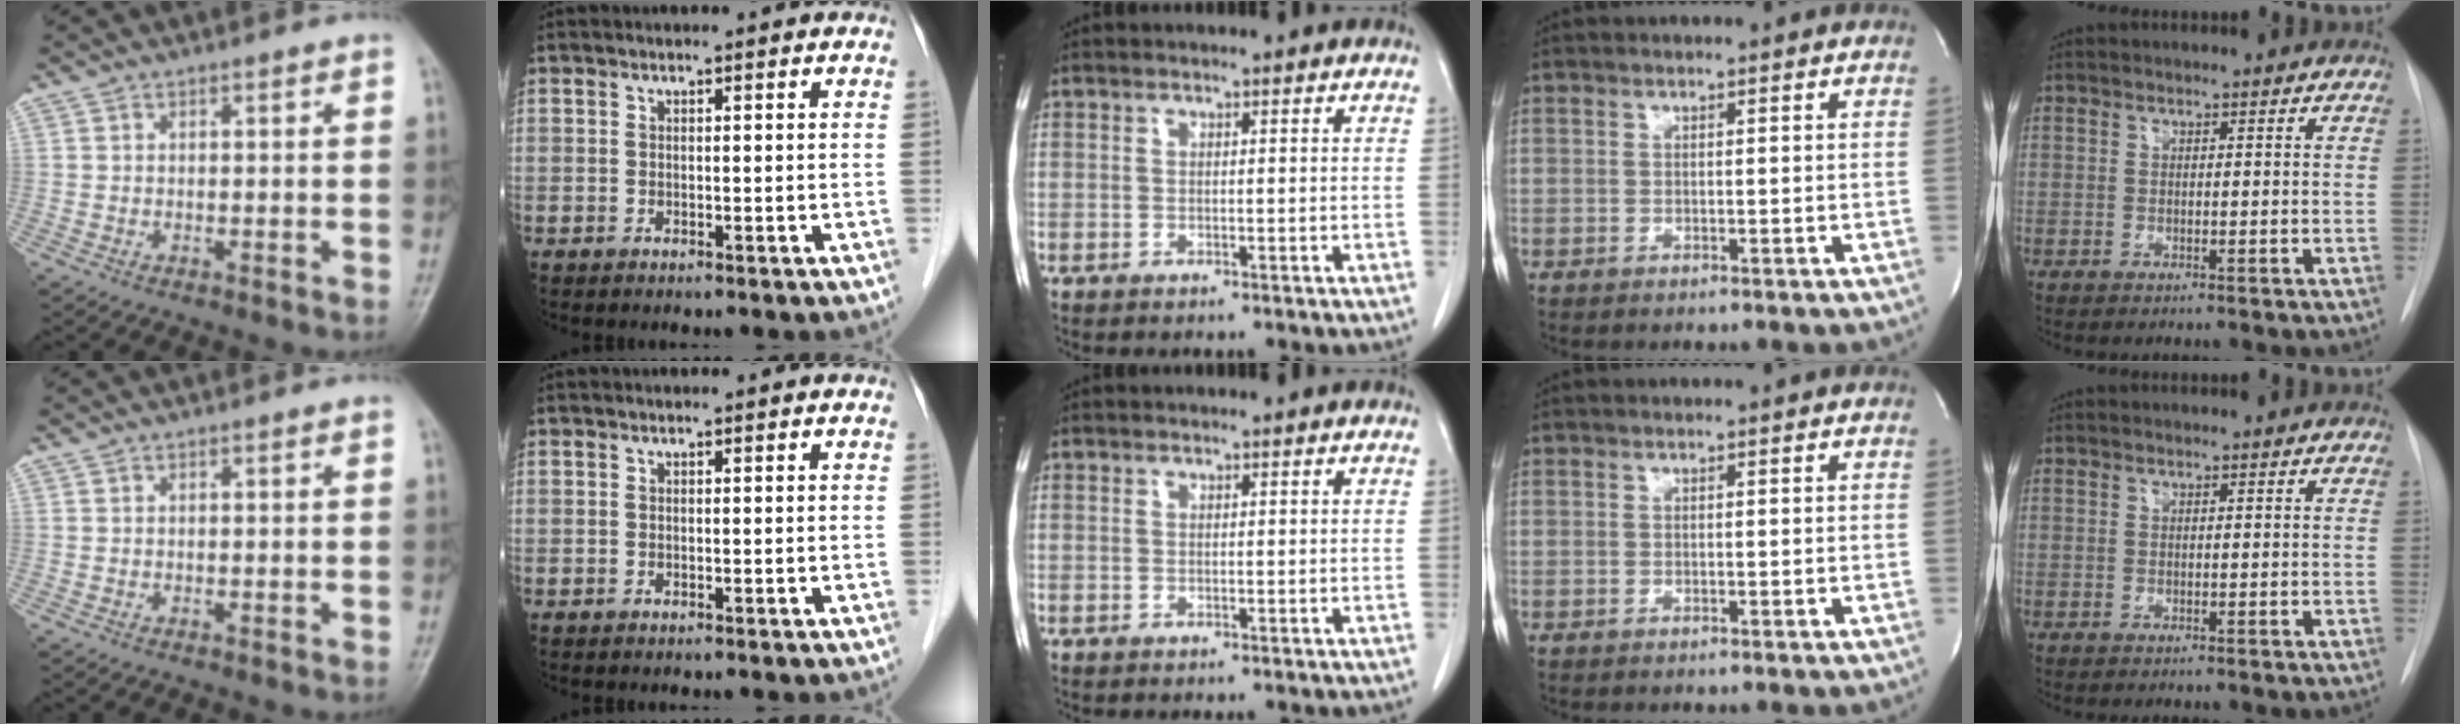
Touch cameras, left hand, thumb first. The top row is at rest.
{}